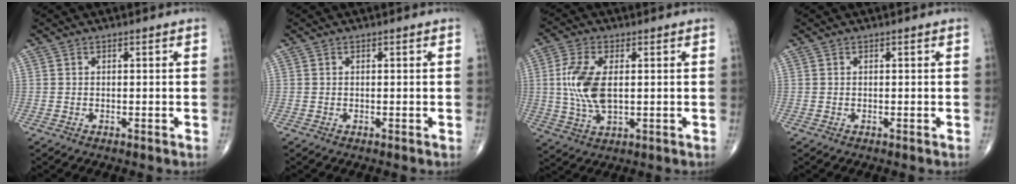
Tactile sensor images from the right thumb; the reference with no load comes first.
{"total": 0.0}
{"total": 10.0, "force": [0.9, 5.1, 8.6], "torque": [-0.189, -0.005, 0.020]}
{"total": 0.0}